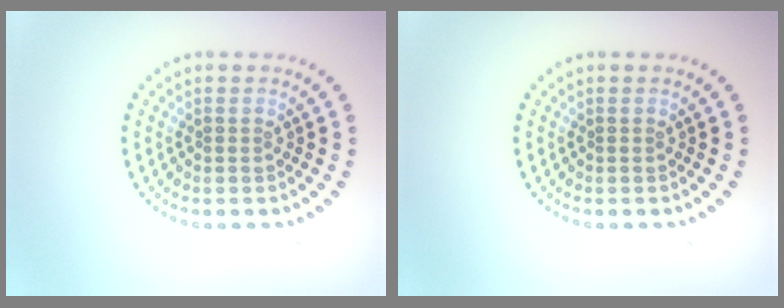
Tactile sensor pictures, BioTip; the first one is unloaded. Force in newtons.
{"total": 0.0}